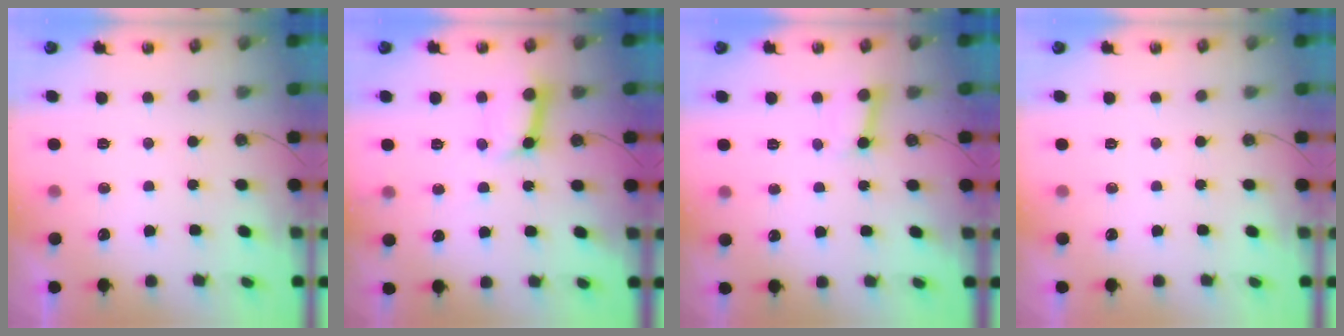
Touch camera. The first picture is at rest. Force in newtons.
{"total": 11.3, "press": 11.2, "slide": 1.5}
{"total": 3.5, "press": 3.4, "slide": 0.3}
{"total": 0.0}